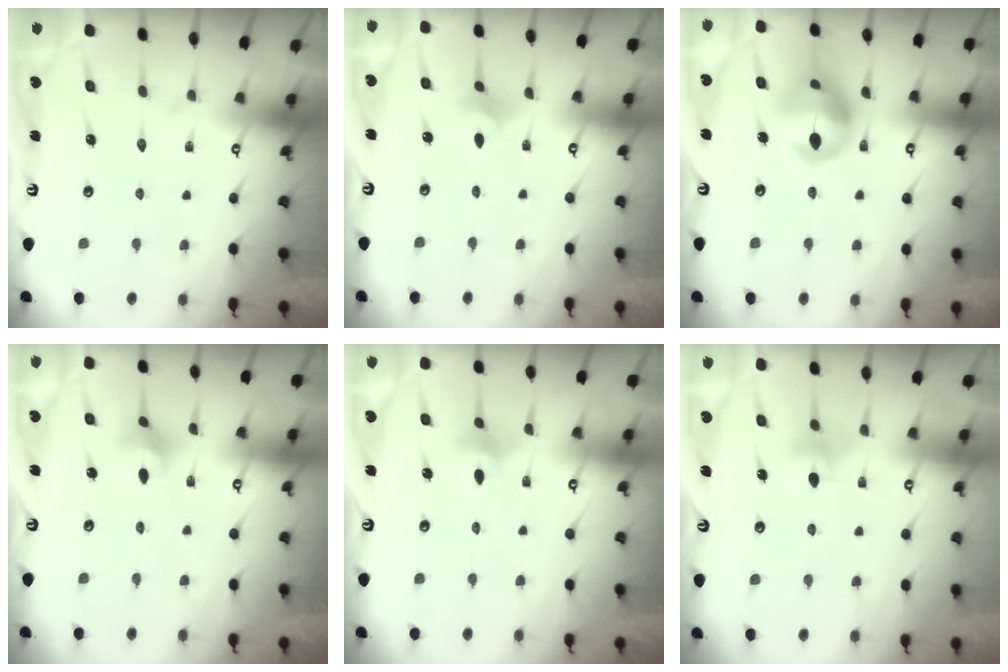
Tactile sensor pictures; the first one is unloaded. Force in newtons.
{"total": 1.8, "press": 1.7, "slide": 0.5}
{"total": 13.2, "press": 13.1, "slide": 1.6}
{"total": 3.5, "press": 3.4, "slide": 0.7}
{"total": 3.4, "press": 3.4, "slide": 0.7}
{"total": 4.9, "press": 4.8, "slide": 1.0}